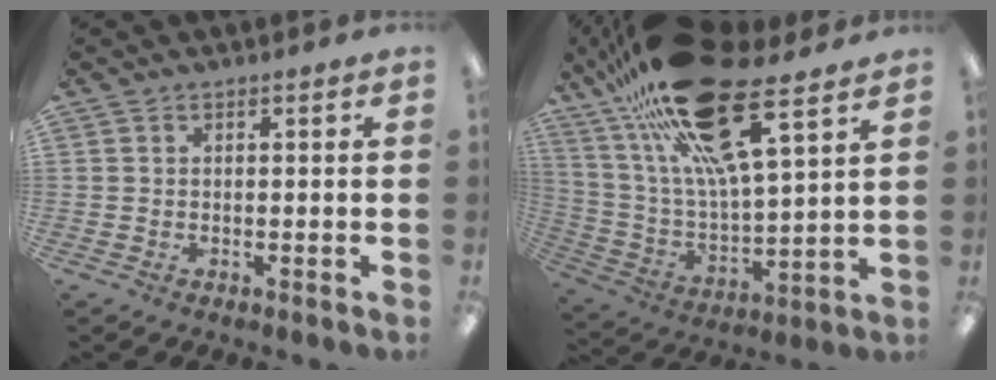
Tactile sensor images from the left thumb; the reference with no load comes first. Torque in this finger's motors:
{"motor_torque": [3.18, -1.80, 2.32, -0.38, 0.56]}